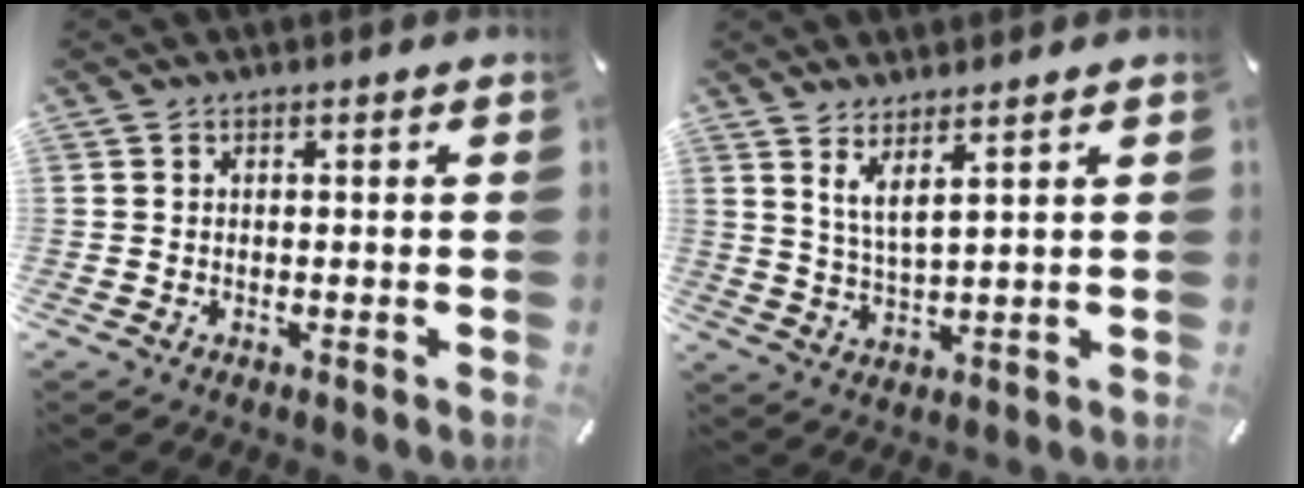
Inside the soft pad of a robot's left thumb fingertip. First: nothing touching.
{"total": 5.1, "force": [3.8, 0.6, 3.5], "torque": [-0.083, -0.015, 0.066]}